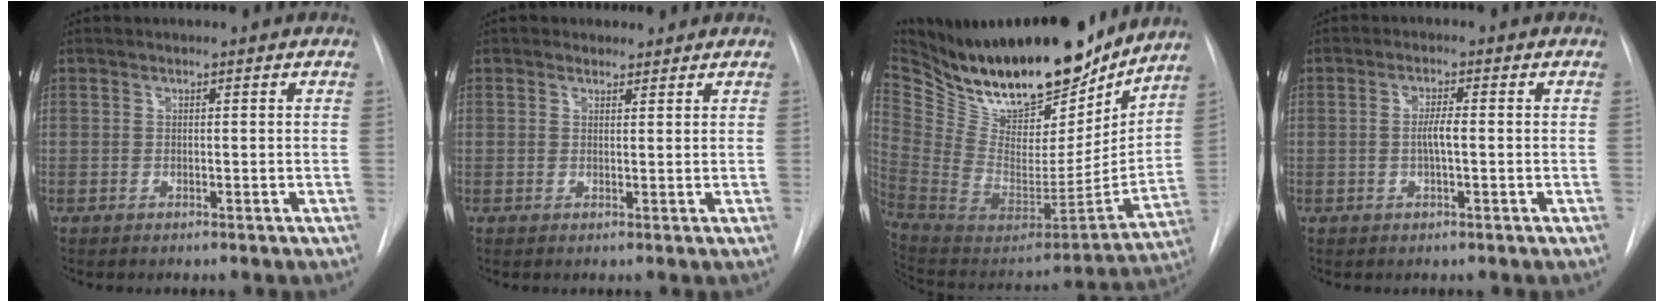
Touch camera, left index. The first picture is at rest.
{"total": 1.7, "force": [1.3, 1.1, 0.0], "torque": [0.000, 0.006, 0.016]}
{"total": 28.4, "force": [23.1, 10.5, 12.7], "torque": [-0.249, -0.029, 0.375]}
{"total": 2.6, "force": [-0.2, 0.3, 2.5], "torque": [-0.049, 0.002, -0.006]}